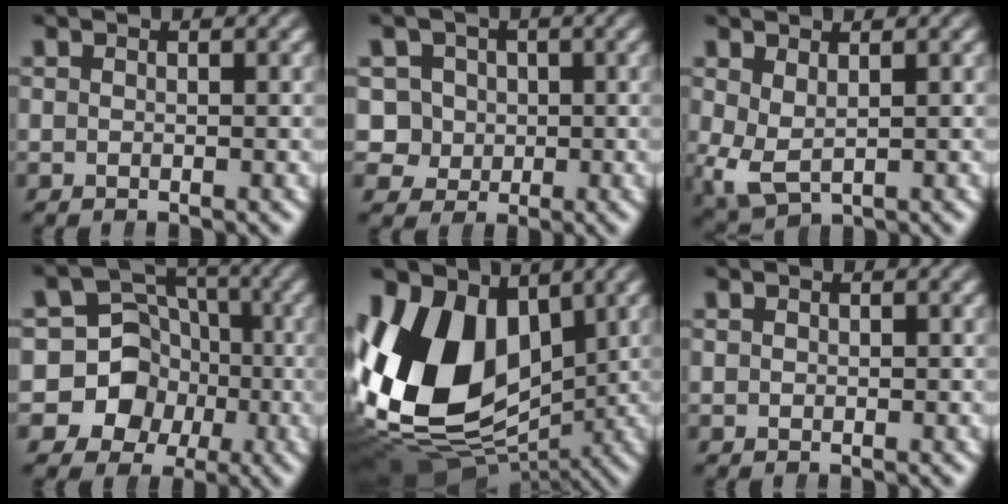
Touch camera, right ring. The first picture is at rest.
{"total": 8.6, "force": [-0.3, 8.2, 2.8], "torque": [-0.092, -0.030, -0.001]}
{"total": 3.1, "force": [0.0, 2.3, 2.0], "torque": [-0.066, -0.032, 0.023]}
{"total": 14.0, "force": [-2.2, 12.8, 5.3], "torque": [-0.136, -0.065, -0.030]}
{"total": 16.4, "force": [-0.3, 12.0, 11.1], "torque": [-0.246, -0.050, 0.018]}
{"total": 0.0}